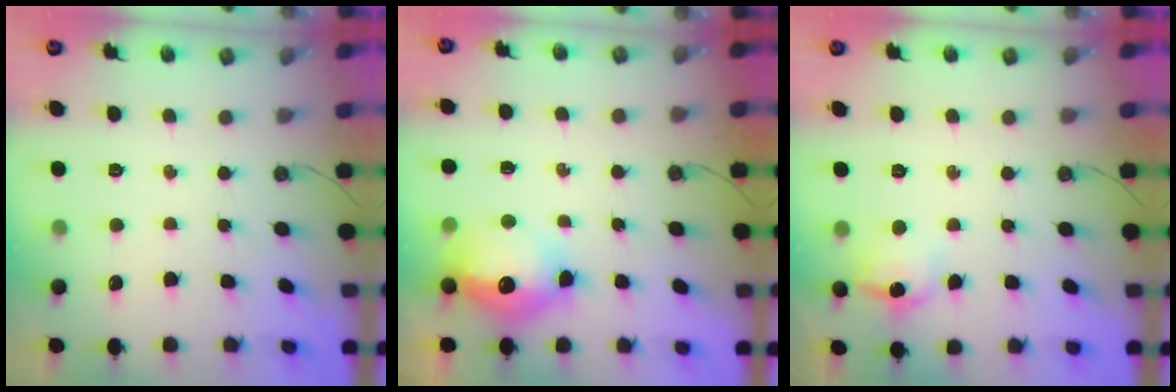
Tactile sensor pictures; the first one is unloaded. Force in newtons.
{"total": 14.2, "press": 14.1, "slide": 1.6}
{"total": 10.2, "press": 10.2, "slide": 0.9}